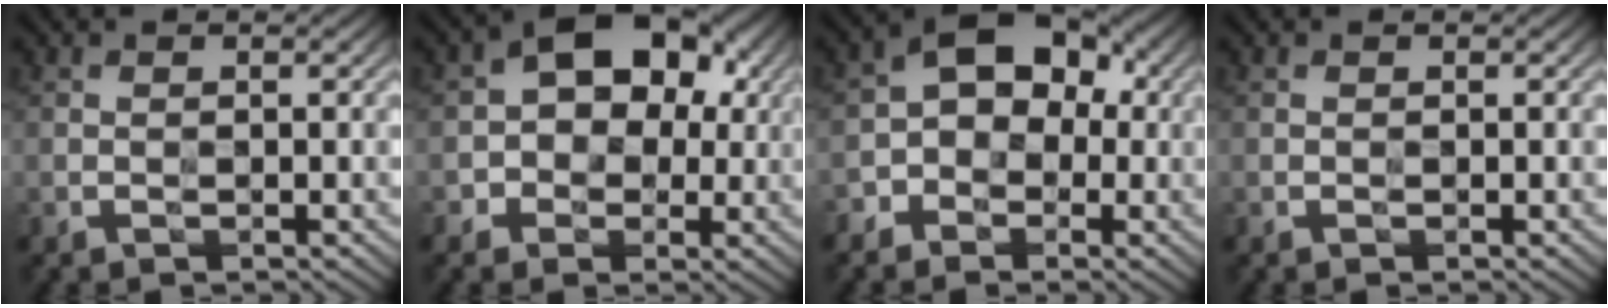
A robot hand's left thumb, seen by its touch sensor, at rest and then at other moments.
{"total": 9.8, "force": [1.1, 7.3, 6.5], "torque": [-0.080, 0.015, -0.002]}
{"total": 7.8, "force": [-1.3, 5.9, 5.0], "torque": [-0.064, 0.006, -0.039]}
{"total": 0.0}